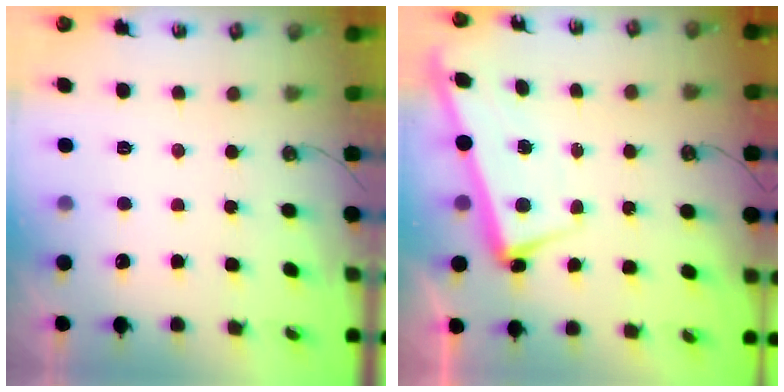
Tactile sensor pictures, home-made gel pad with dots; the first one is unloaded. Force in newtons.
{"total": 2.2, "press": 2.0, "slide": 0.8}